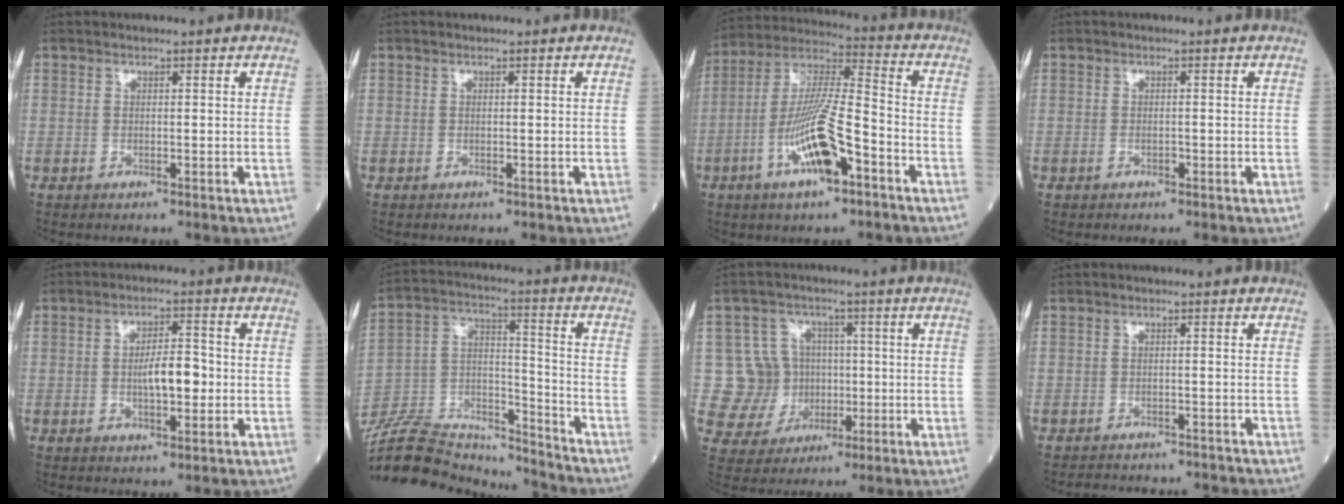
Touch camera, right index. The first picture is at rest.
{"total": 0.0}
{"total": 13.9, "force": [-5.7, 2.6, 12.4], "torque": [-0.247, -0.001, -0.103]}
{"total": 0.6, "force": [-0.4, 0.0, 0.5], "torque": [-0.012, 0.000, -0.005]}
{"total": 5.8, "force": [-0.6, 1.9, 5.4], "torque": [-0.095, 0.007, -0.009]}
{"total": 21.9, "force": [-20.8, 4.1, 5.6], "torque": [-0.147, 0.013, -0.347]}
{"total": 8.3, "force": [0.1, 8.3, 1.1], "torque": [-0.025, 0.024, 0.012]}
{"total": 7.0, "force": [-6.7, 1.3, 1.3], "torque": [-0.016, -0.001, -0.085]}